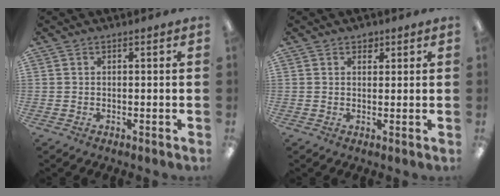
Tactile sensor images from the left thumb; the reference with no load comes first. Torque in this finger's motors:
{"motor_torque": [0.15, 0.09, 0.24, 0.16, 0.00]}